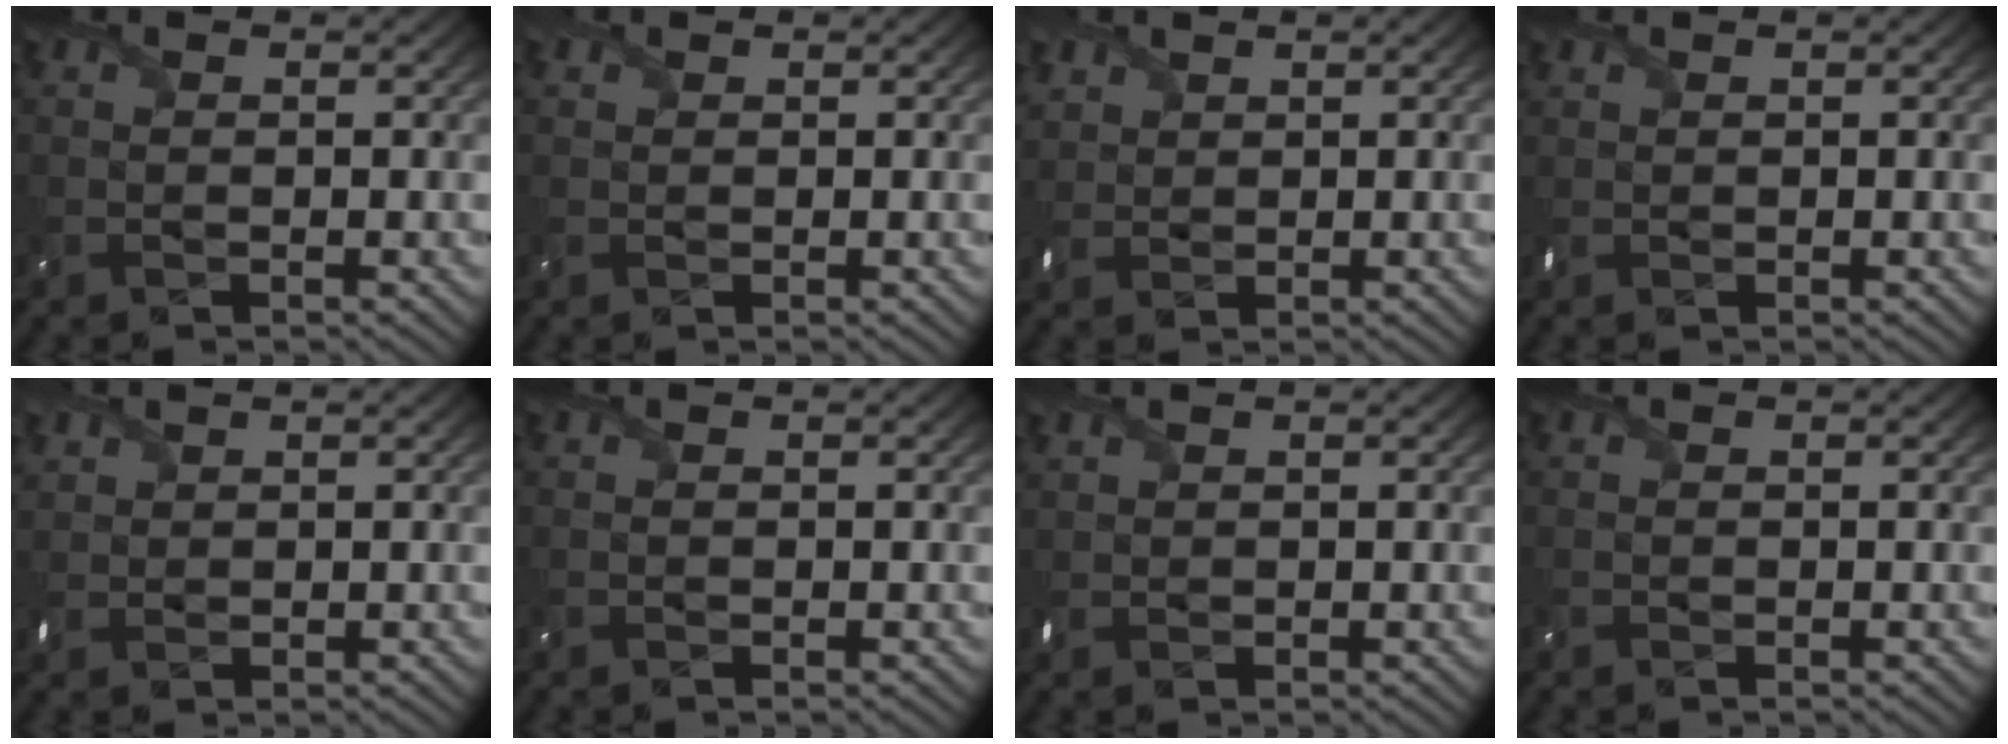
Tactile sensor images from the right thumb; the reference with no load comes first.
{"total": 0.9, "force": [0.6, 0.5, 0.2], "torque": [-0.007, 0.002, 0.014]}
{"total": 2.9, "force": [1.6, 2.3, 0.6], "torque": [-0.029, 0.002, 0.036]}
{"total": 0.8, "force": [0.7, 0.3, 0.3], "torque": [-0.015, 0.005, 0.018]}
{"total": 1.9, "force": [1.3, 1.3, 0.3], "torque": [-0.013, 0.003, 0.029]}
{"total": 0.0}
{"total": 1.2, "force": [1.0, 0.6, 0.3], "torque": [-0.016, 0.006, 0.025]}
{"total": 0.0}